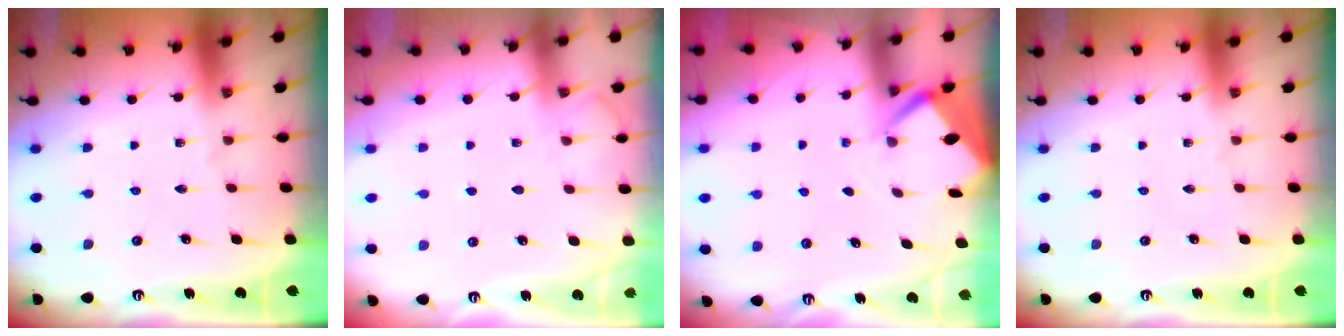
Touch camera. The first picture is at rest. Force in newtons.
{"total": 5.9, "press": 5.9, "slide": 0.8}
{"total": 2.7, "press": 2.7, "slide": 0.3}
{"total": 0.0}